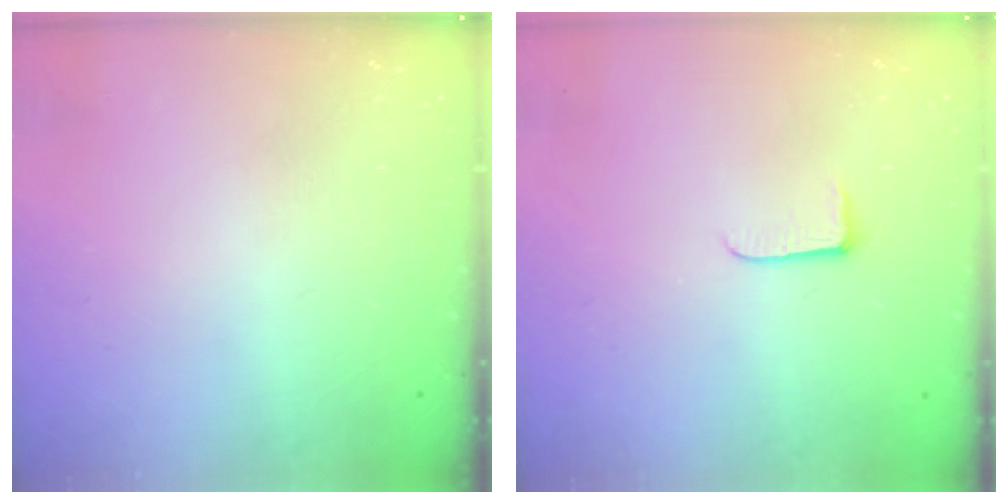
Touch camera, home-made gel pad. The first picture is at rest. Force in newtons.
{"total": 5.0, "press": 5.0, "slide": 0.5}